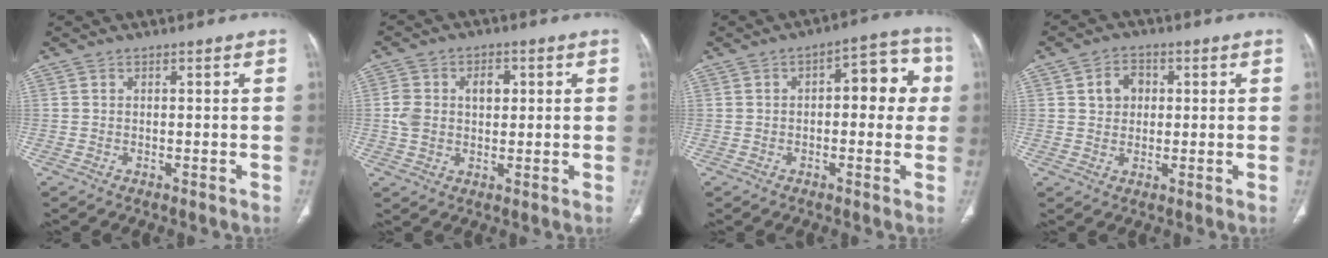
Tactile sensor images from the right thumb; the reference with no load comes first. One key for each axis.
{"total": 7.4, "fx": 1.2, "fy": 5.3, "fz": 5.0, "tx": -0.077, "ty": 0.012, "tz": 0.024}
{"total": 10.0, "fx": 1.2, "fy": 5.0, "fz": 8.6, "tx": -0.070, "ty": 0.030, "tz": 0.008}
{"total": 4.9, "fx": 1.2, "fy": 4.0, "fz": 2.6, "tx": -0.023, "ty": 0.003, "tz": 0.018}